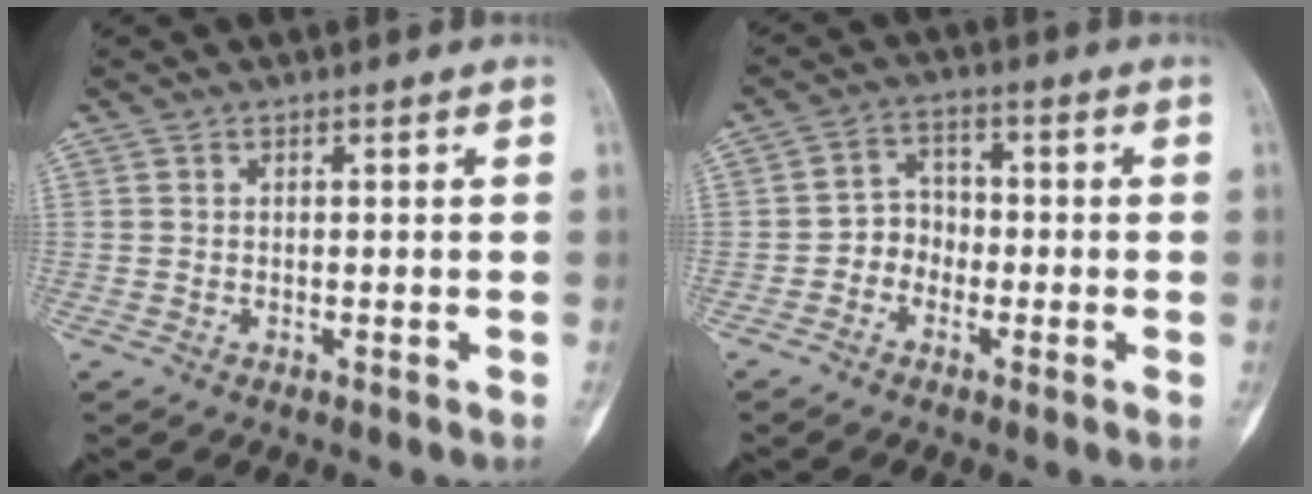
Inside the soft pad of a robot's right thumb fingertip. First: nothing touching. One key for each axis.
{"total": 4.7, "fx": -1.8, "fy": 4.0, "fz": 1.6, "tx": 0.001, "ty": 0.022, "tz": -0.045}